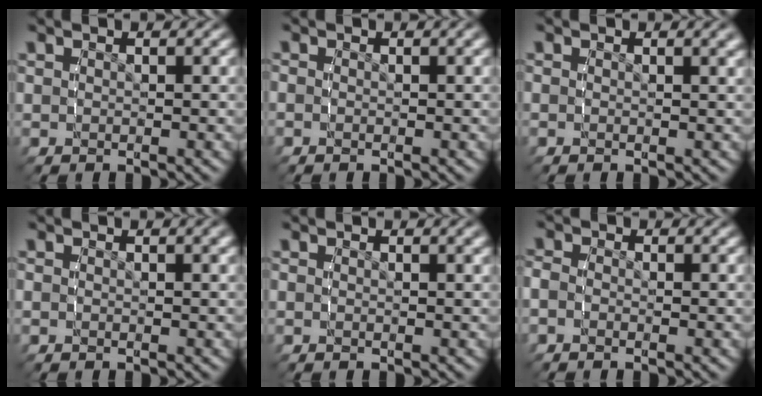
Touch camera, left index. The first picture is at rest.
{"total": 1.3, "force": [-0.5, 1.0, 0.6], "torque": [-0.006, 0.002, -0.014]}
{"total": 0.7, "force": [0.0, 0.5, 0.5], "torque": [-0.005, 0.000, -0.006]}
{"total": 0.9, "force": [-0.4, 0.7, 0.5], "torque": [-0.002, 0.003, -0.013]}
{"total": 0.8, "force": [-0.3, 0.6, 0.4], "torque": [-0.002, 0.000, -0.010]}
{"total": 2.5, "force": [-0.6, 2.2, 1.0], "torque": [-0.028, 0.005, -0.025]}